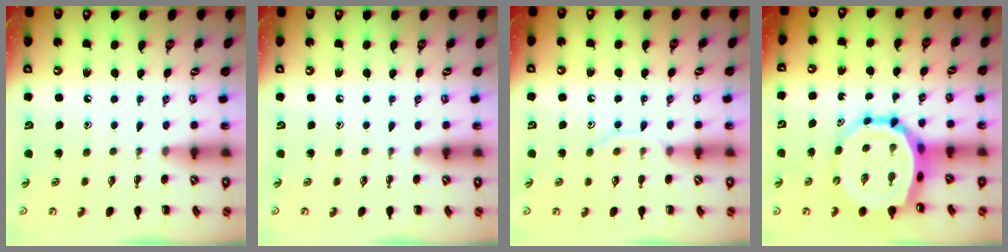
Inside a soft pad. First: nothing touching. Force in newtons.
{"total": 0.0}
{"total": 7.6, "press": 7.6, "slide": 0.7}
{"total": 10.8, "press": 10.4, "slide": 3.0}